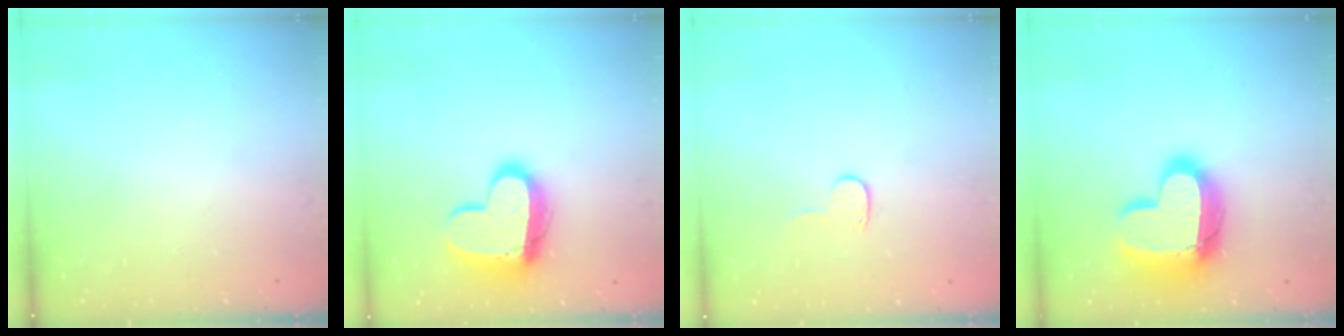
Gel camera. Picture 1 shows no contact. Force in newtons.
{"total": 16.9, "press": 16.8, "slide": 1.4}
{"total": 3.9, "press": 3.9, "slide": 0.4}
{"total": 18.9, "press": 18.8, "slide": 1.5}